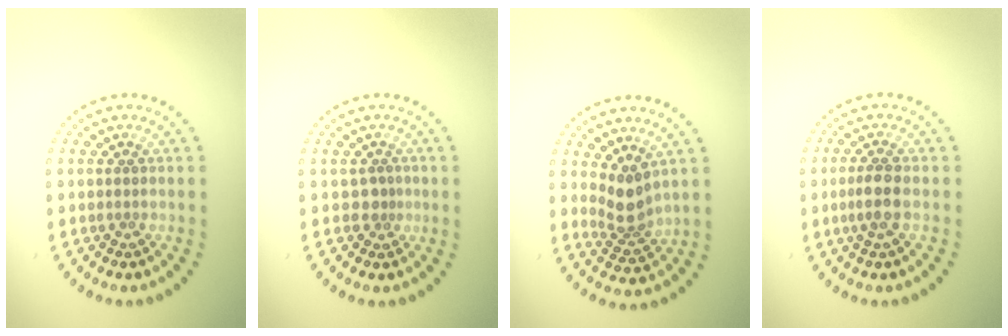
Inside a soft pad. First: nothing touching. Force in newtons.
{"total": 0.9, "press": 0.5, "slide": 0.8}
{"total": 2.8, "press": 2.2, "slide": 1.8}
{"total": 2.2, "press": 2.0, "slide": 0.9}